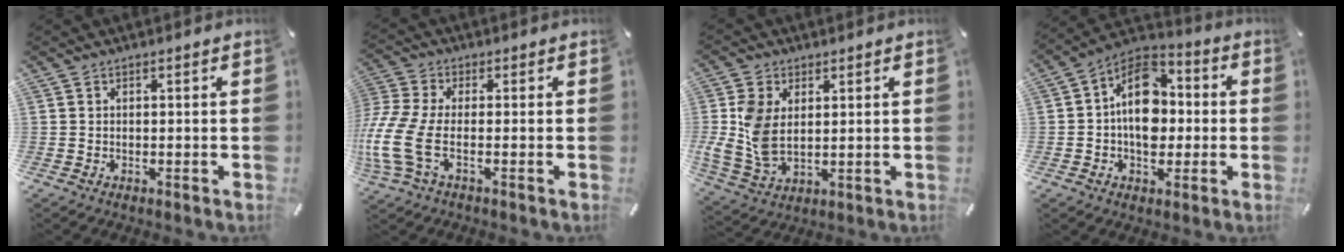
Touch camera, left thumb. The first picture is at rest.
{"total": 11.1, "force": [-2.1, 5.6, 9.4], "torque": [-0.220, -0.015, -0.036]}
{"total": 9.6, "force": [1.6, 6.7, 6.7], "torque": [-0.160, -0.001, 0.033]}
{"total": 14.1, "force": [-0.5, 10.1, 9.8], "torque": [-0.163, 0.007, -0.012]}